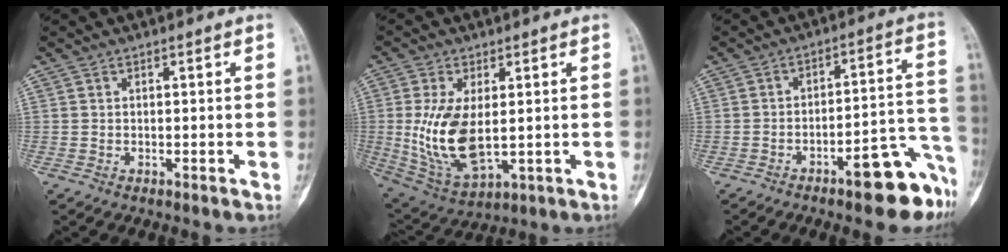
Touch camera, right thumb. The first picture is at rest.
{"total": 13.1, "force": [0.3, 6.8, 11.2], "torque": [-0.218, -0.013, 0.025]}
{"total": 13.1, "force": [-8.0, 3.7, 9.7], "torque": [-0.091, 0.080, -0.109]}